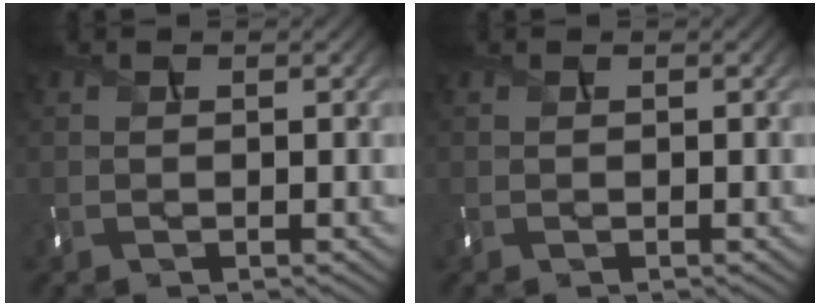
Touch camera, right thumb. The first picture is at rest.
{"total": 0.0}